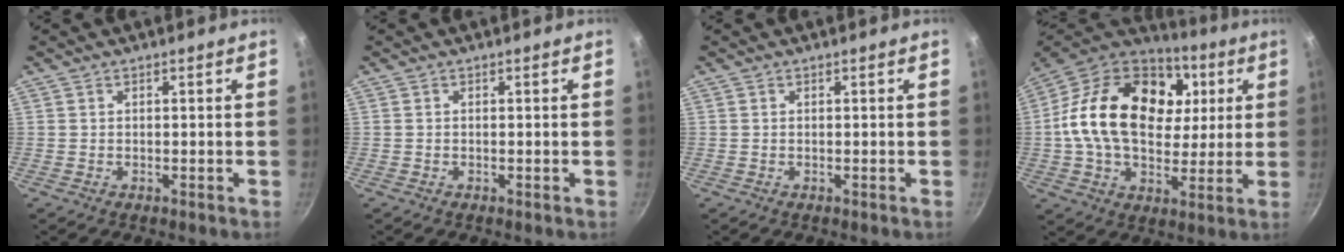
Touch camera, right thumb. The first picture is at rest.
{"total": 0.0}
{"total": 0.0}
{"total": 27.0, "force": [5.1, 18.5, 19.0], "torque": [-0.314, 0.012, 0.075]}